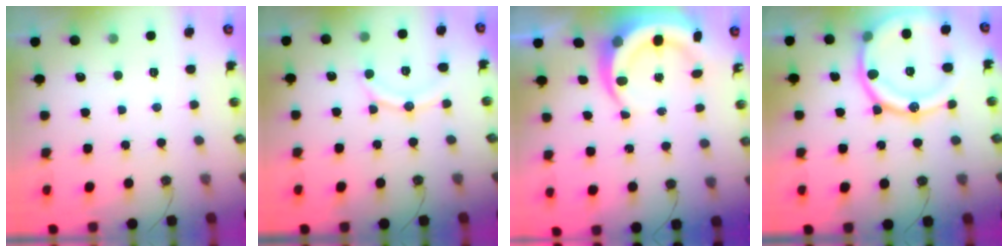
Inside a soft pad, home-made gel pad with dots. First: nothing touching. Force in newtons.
{"total": 11.1, "press": 11.0, "slide": 1.1}
{"total": 9.7, "press": 9.6, "slide": 1.4}
{"total": 21.9, "press": 21.7, "slide": 2.6}